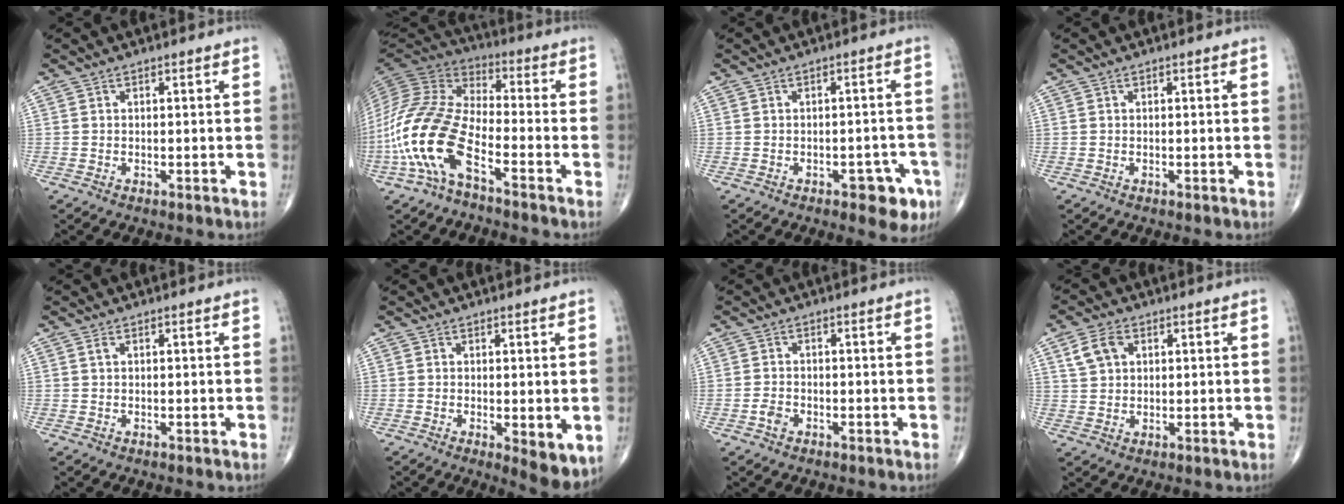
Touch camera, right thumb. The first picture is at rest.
{"total": 17.1, "force": [-7.4, 7.1, 13.7], "torque": [-0.299, 0.048, -0.153]}
{"total": 6.1, "force": [-3.1, 2.9, 4.4], "torque": [-0.027, 0.016, -0.034]}
{"total": 0.0}
{"total": 0.6, "force": [0.3, 0.3, 0.5], "torque": [-0.010, 0.006, 0.005]}
{"total": 5.9, "force": [-1.0, 2.0, 5.5], "torque": [-0.068, -0.018, -0.010]}
{"total": 1.9, "force": [-1.0, 1.2, 1.0], "torque": [-0.019, 0.006, -0.021]}
{"total": 5.3, "force": [2.1, 3.7, 3.2], "torque": [-0.051, 0.002, 0.042]}